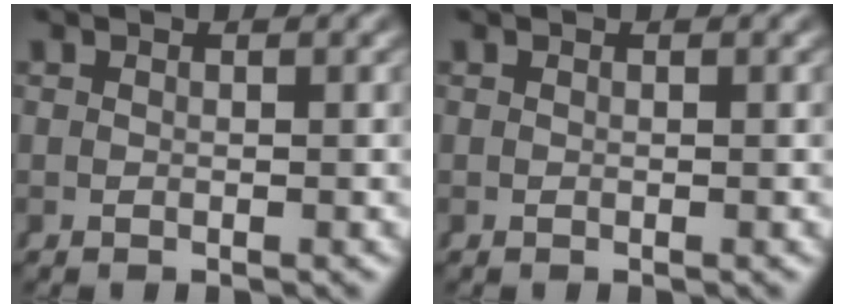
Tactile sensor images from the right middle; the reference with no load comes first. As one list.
[{"total": 0.0}]